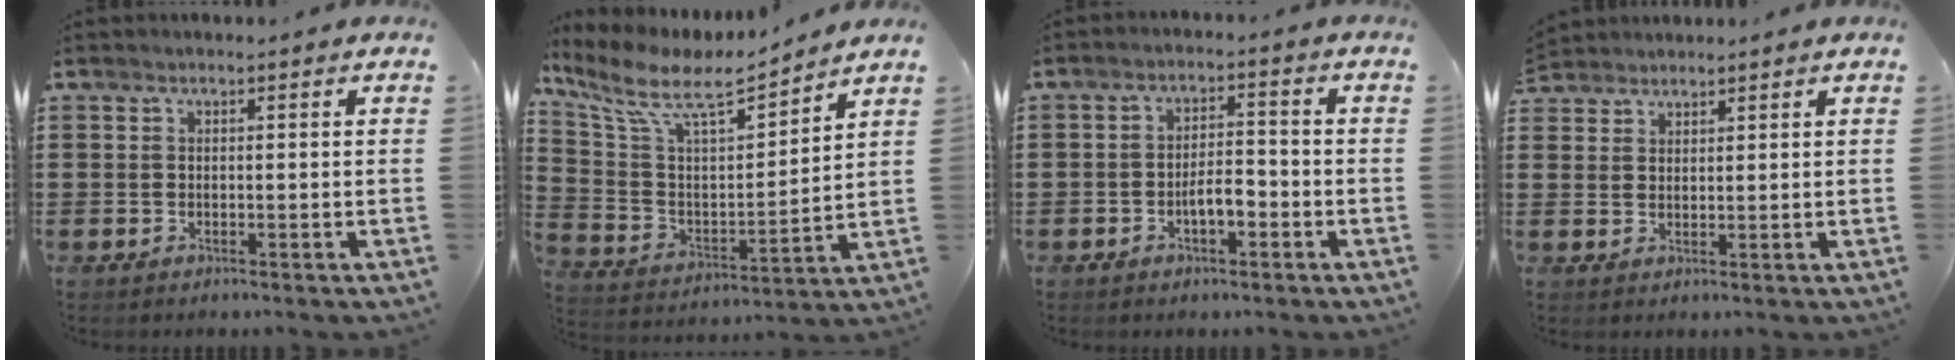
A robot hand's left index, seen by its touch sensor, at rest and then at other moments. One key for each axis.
{"total": 8.6, "fx": 6.8, "fy": 2.4, "fz": 4.6, "tx": -0.122, "ty": -0.041, "tz": 0.112}
{"total": 4.0, "fx": -1.9, "fy": 1.5, "fz": 3.2, "tx": -0.064, "ty": 0.007, "tz": -0.038}
{"total": 2.1, "fx": 1.9, "fy": 0.6, "fz": -0.5, "tx": 0.003, "ty": 0.001, "tz": 0.039}